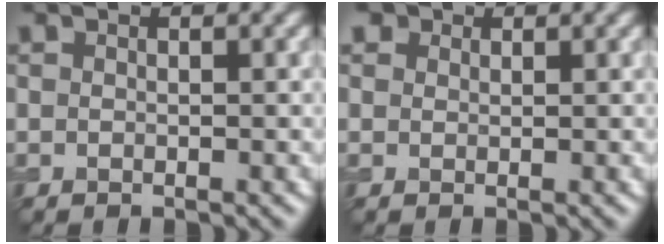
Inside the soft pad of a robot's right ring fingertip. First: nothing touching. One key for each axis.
{"total": 1.7, "fx": 1.1, "fy": 1.1, "fz": 0.5, "tx": -0.007, "ty": -0.002, "tz": 0.009}